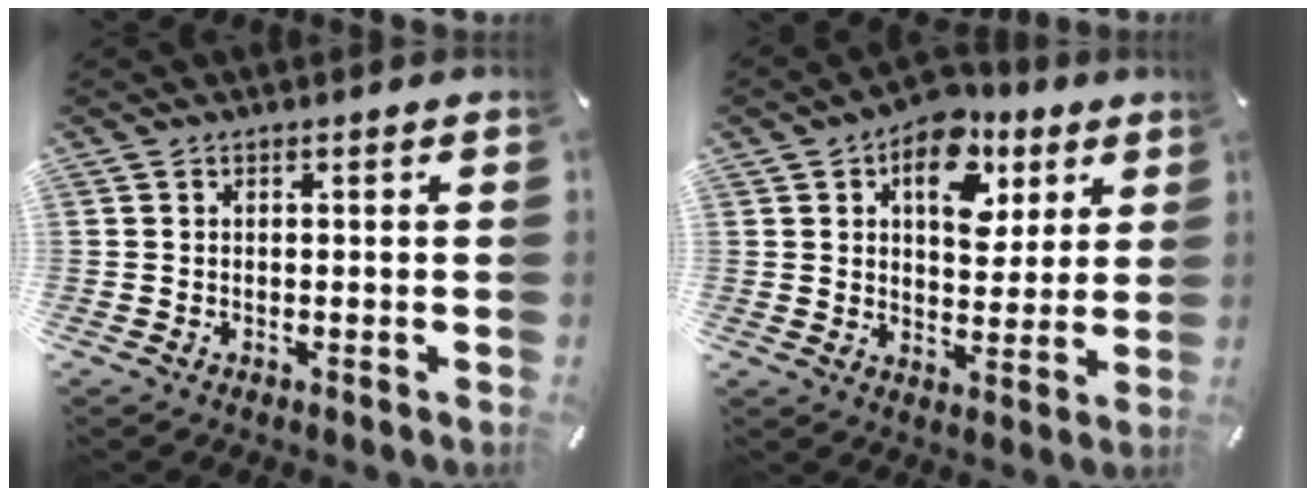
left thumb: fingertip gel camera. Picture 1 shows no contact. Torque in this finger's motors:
{"motor_torque": [0.49, 0.45, 1.25, -0.61, 0.26]}